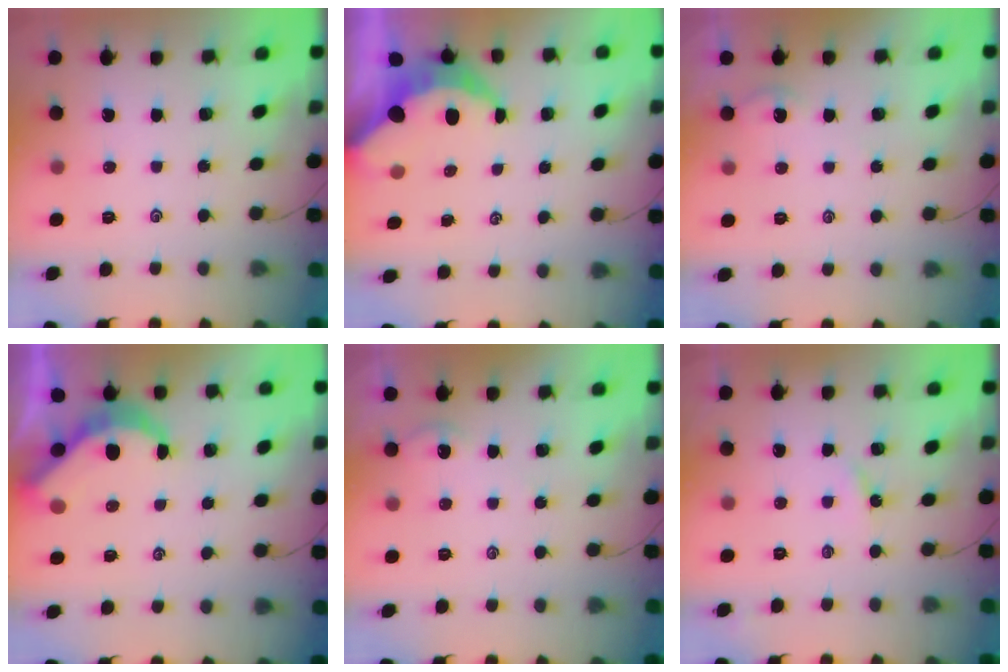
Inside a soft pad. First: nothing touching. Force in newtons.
{"total": 6.1, "press": 6.1, "slide": 0.6}
{"total": 1.0, "press": 1.0, "slide": 0.2}
{"total": 5.1, "press": 5.1, "slide": 0.6}
{"total": 1.0, "press": 1.0, "slide": 0.2}
{"total": 2.7, "press": 2.7, "slide": 0.3}